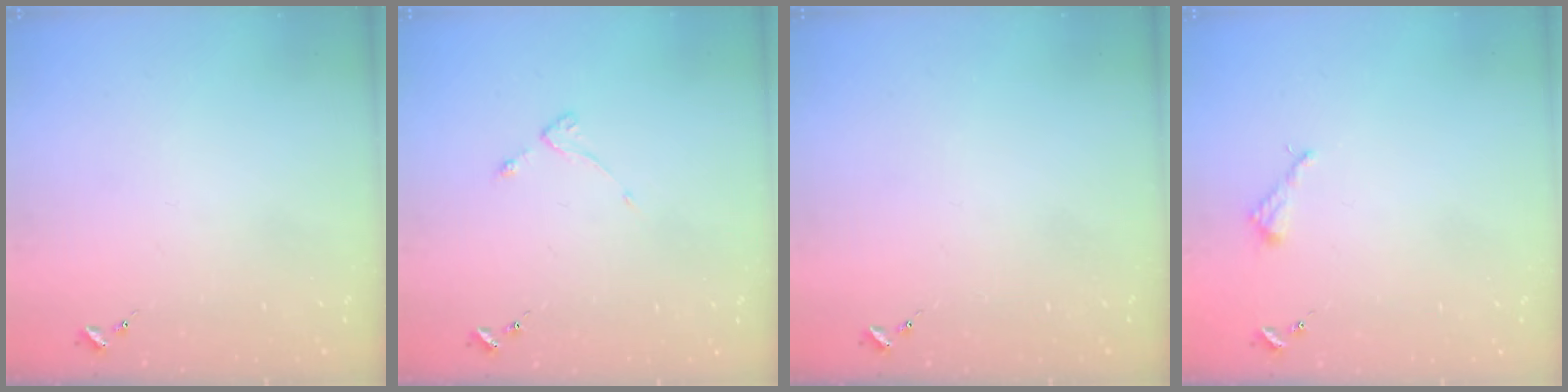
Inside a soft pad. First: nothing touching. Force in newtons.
{"total": 2.8, "press": 2.7, "slide": 0.5}
{"total": 0.0}
{"total": 2.6, "press": 2.6, "slide": 0.3}